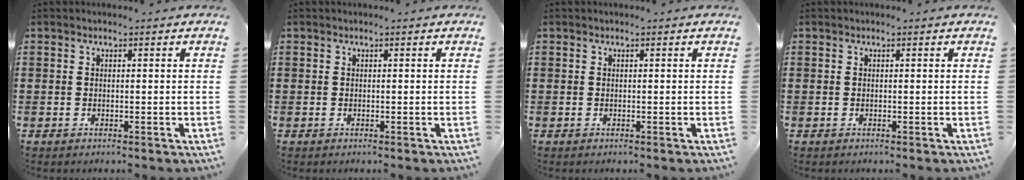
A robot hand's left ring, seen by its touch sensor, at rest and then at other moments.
{"total": 0.0}
{"total": 0.0}
{"total": 0.0}